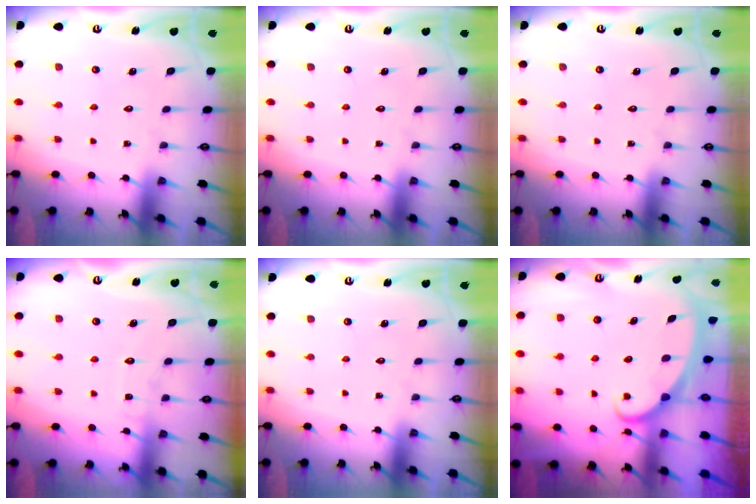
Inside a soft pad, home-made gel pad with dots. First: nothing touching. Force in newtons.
{"total": 0.0}
{"total": 0.0}
{"total": 5.6, "press": 5.6, "slide": 0.4}
{"total": 0.0}
{"total": 2.6, "press": 2.6, "slide": 0.3}